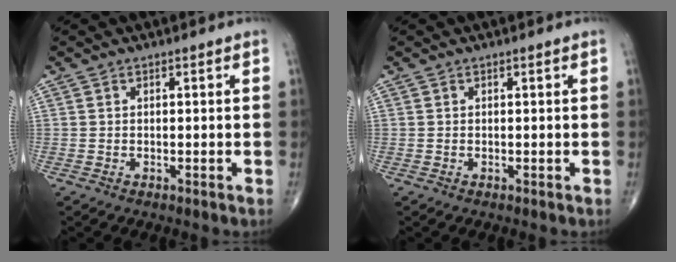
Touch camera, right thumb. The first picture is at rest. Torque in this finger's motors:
{"motor_torque": [2.72, 2.29, -0.09, -0.18, 0.00]}